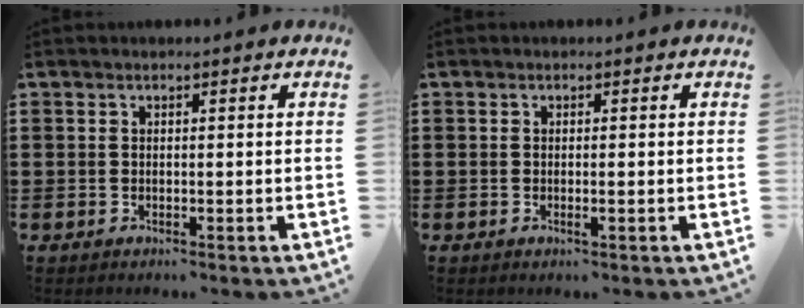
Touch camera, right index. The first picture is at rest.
{"total": 0.9, "force": [-0.2, -0.1, 0.8], "torque": [-0.014, -0.006, -0.004]}